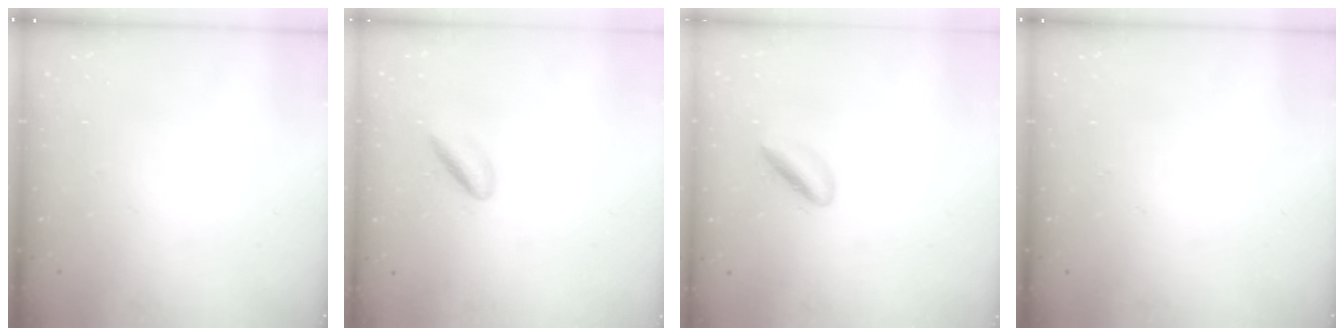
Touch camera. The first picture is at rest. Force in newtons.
{"total": 3.4, "press": 3.4, "slide": 0.3}
{"total": 2.9, "press": 2.9, "slide": 0.5}
{"total": 0.0}